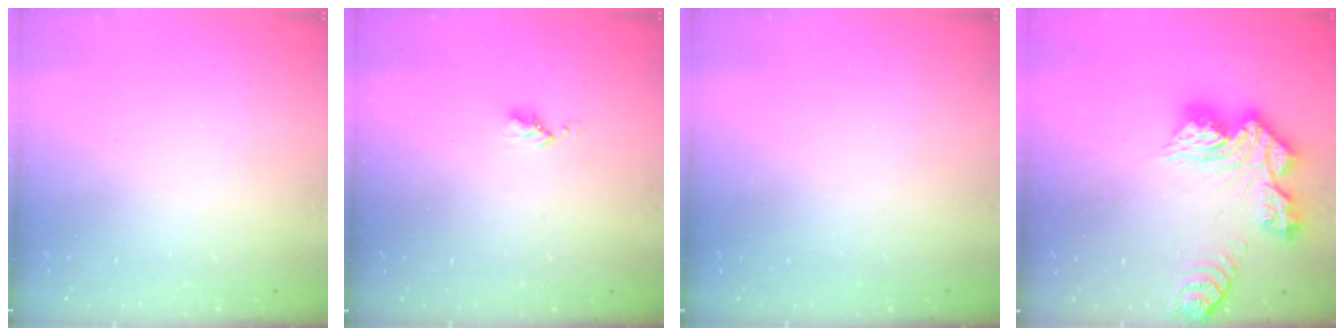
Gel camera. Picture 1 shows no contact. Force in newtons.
{"total": 3.0, "press": 3.0, "slide": 0.4}
{"total": 0.0}
{"total": 14.3, "press": 14.2, "slide": 1.5}